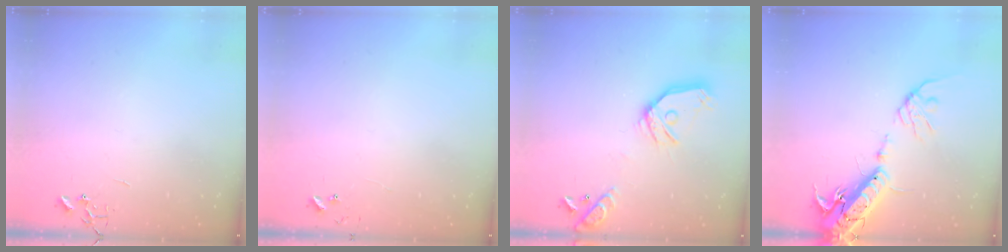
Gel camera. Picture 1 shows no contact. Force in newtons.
{"total": 4.7, "press": 4.7, "slide": 0.5}
{"total": 16.2, "press": 16.0, "slide": 2.5}
{"total": 18.1, "press": 17.7, "slide": 3.8}